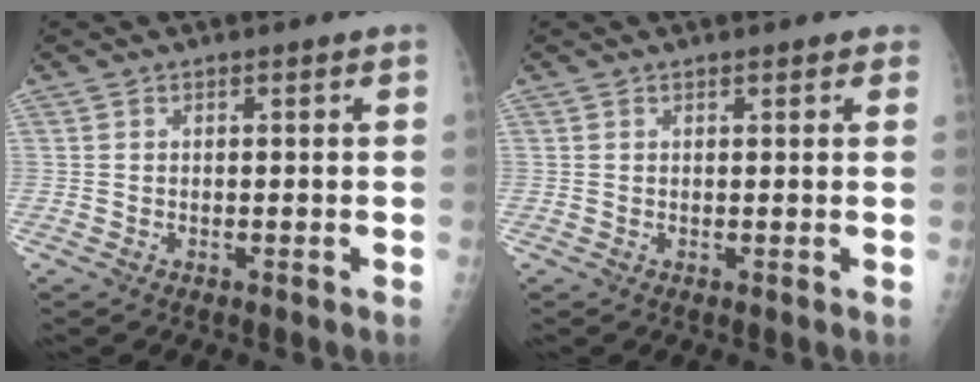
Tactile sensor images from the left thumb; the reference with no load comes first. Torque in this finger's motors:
{"motor_torque": [-0.11, 0.04, -0.28, -0.31, 0.05]}